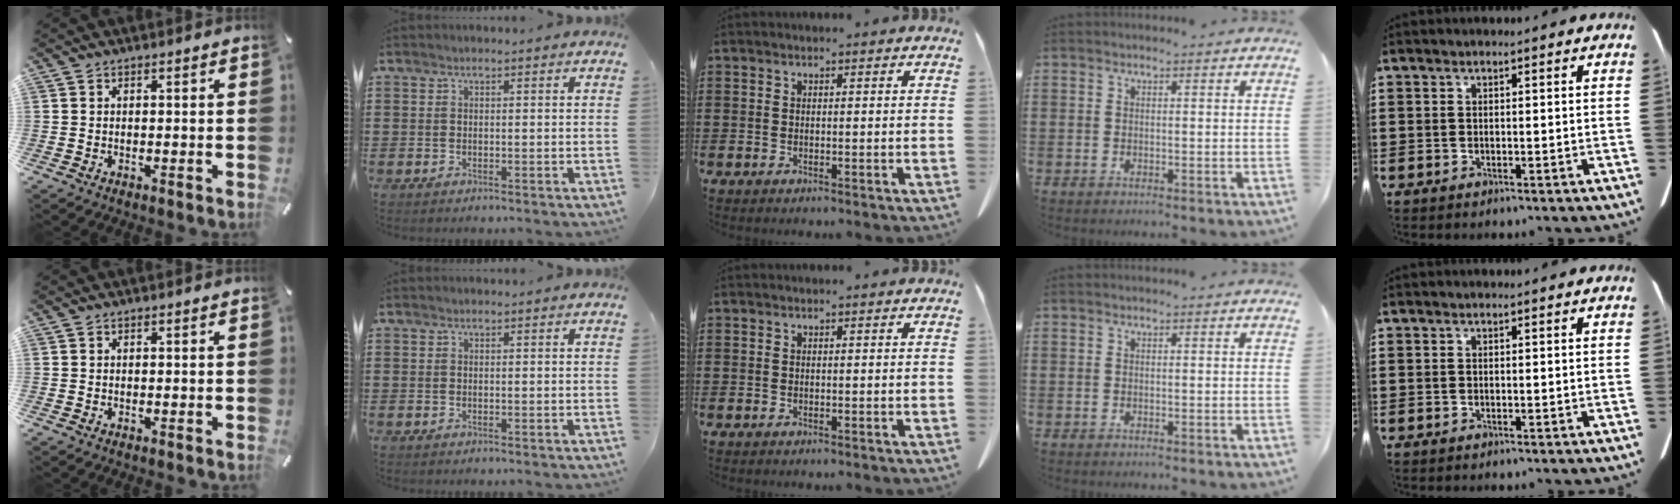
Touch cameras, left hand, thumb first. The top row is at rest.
{}